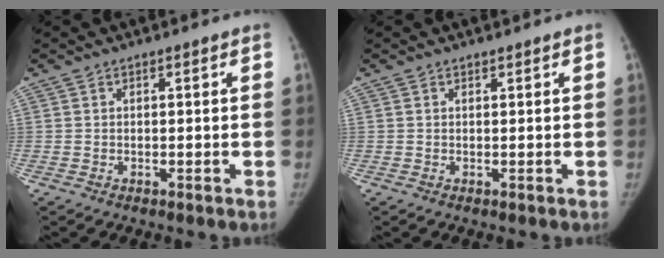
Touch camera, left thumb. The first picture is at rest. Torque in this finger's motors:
{"motor_torque": [-0.17, 0.01, 0.21, -0.17, 0.01]}